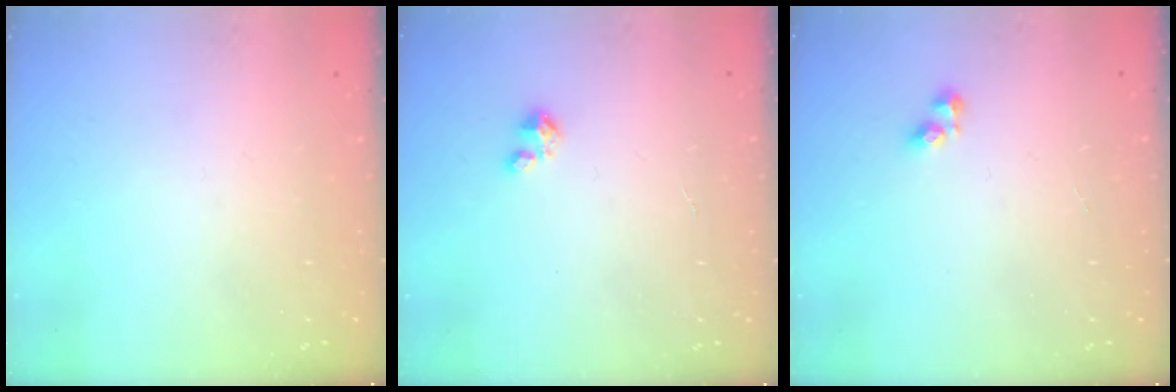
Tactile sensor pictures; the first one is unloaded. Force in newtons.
{"total": 3.3, "press": 3.3, "slide": 0.2}
{"total": 3.6, "press": 3.6, "slide": 0.7}